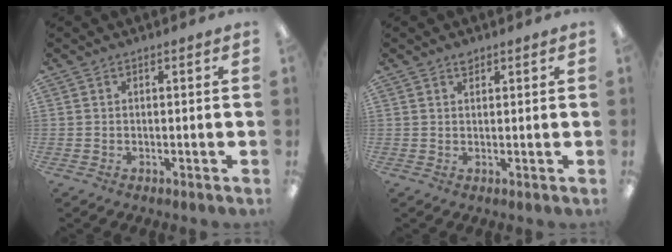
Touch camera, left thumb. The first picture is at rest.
{"total": 1.7, "force": [1.4, 0.8, 0.6], "torque": [-0.006, -0.004, 0.025]}